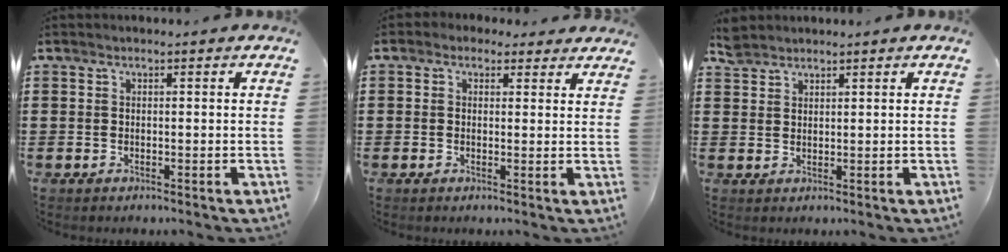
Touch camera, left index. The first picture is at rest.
{"total": 2.0, "force": [1.2, 1.5, 0.4], "torque": [-0.008, 0.004, 0.019]}
{"total": 2.6, "force": [2.3, 1.0, 0.5], "torque": [-0.015, 0.003, 0.046]}